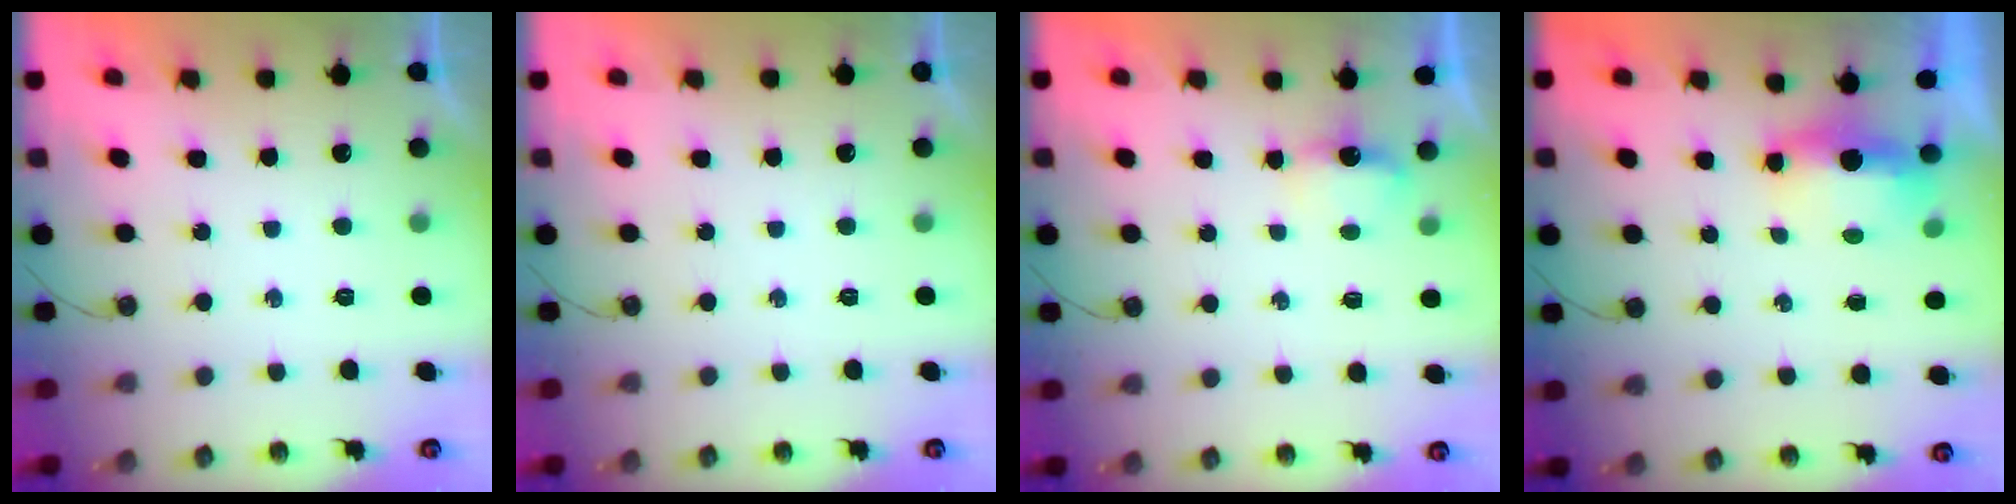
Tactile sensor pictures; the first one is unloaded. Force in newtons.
{"total": 0.0}
{"total": 3.4, "press": 3.3, "slide": 0.6}
{"total": 5.1, "press": 5.0, "slide": 1.2}